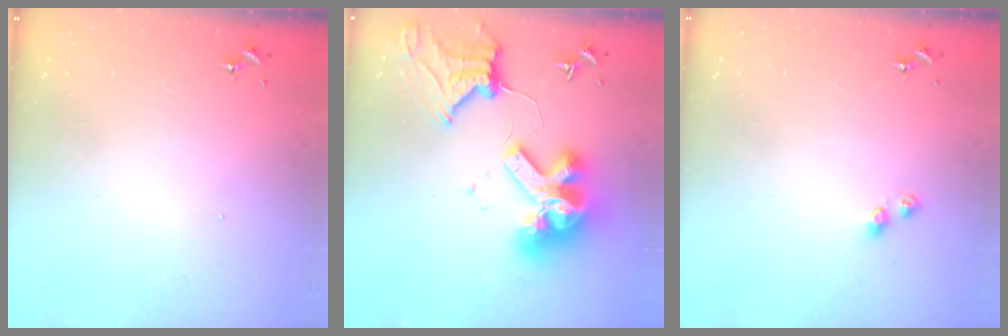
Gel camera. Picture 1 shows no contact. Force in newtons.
{"total": 20.8, "press": 20.7, "slide": 2.7}
{"total": 3.8, "press": 3.8, "slide": 0.4}